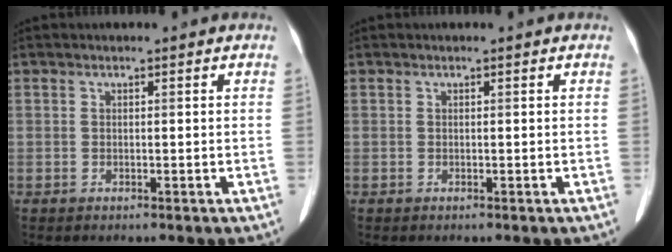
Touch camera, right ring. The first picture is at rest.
{"total": 0.0}